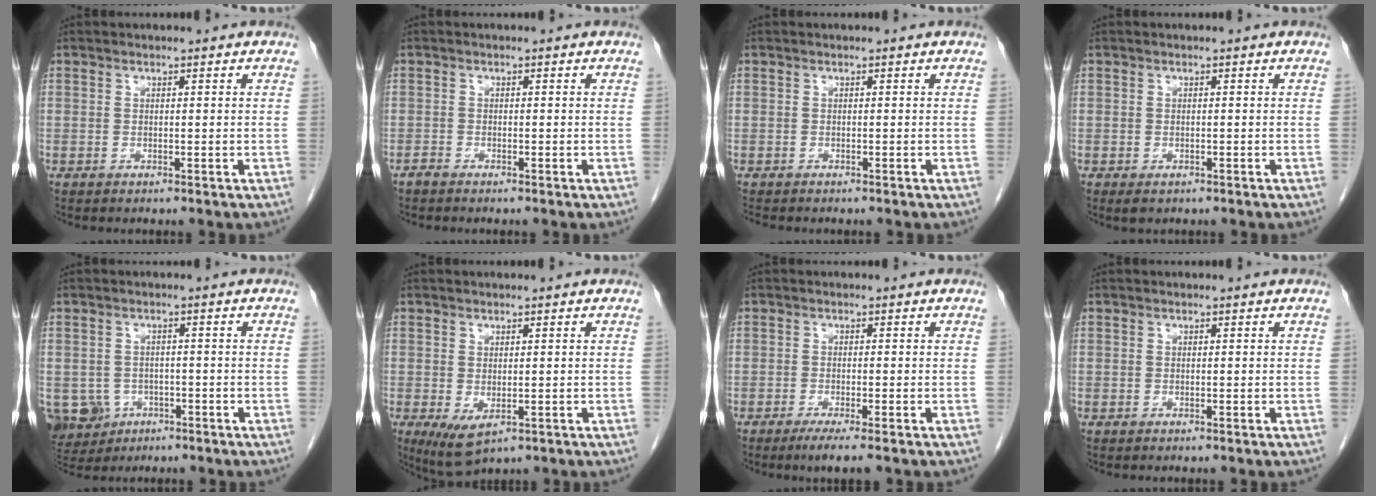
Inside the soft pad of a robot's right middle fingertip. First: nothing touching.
{"total": 0.7, "force": [-0.7, 0.0, 0.2], "torque": [-0.008, -0.001, -0.016]}
{"total": 1.9, "force": [-1.6, 0.5, 0.7], "torque": [-0.014, -0.004, -0.021]}
{"total": 1.4, "force": [-0.9, 0.8, 0.8], "torque": [-0.013, -0.001, -0.005]}
{"total": 7.3, "force": [-3.6, 6.0, 2.1], "torque": [-0.050, 0.002, -0.049]}
{"total": 4.5, "force": [-1.4, 2.0, 3.8], "torque": [-0.066, -0.016, -0.008]}
{"total": 3.5, "force": [-2.4, 0.0, 2.6], "torque": [-0.041, -0.011, -0.040]}
{"total": 0.0}